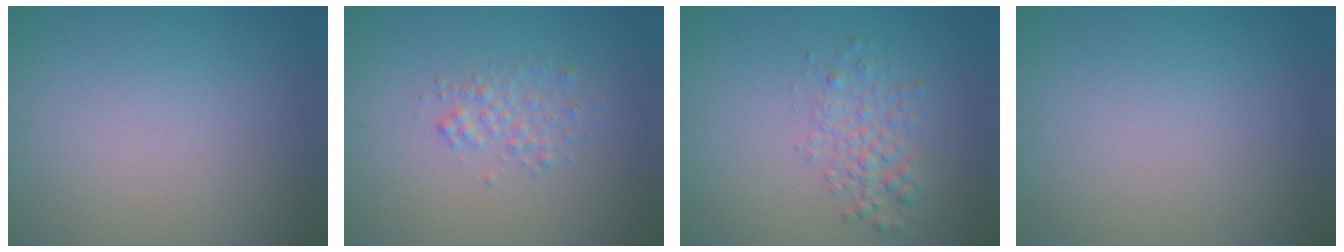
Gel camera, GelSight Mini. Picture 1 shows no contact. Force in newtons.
{"total": 1.8, "press": 1.8, "slide": 0.0}
{"total": 2.4, "press": 2.4, "slide": 0.1}
{"total": 0.0}